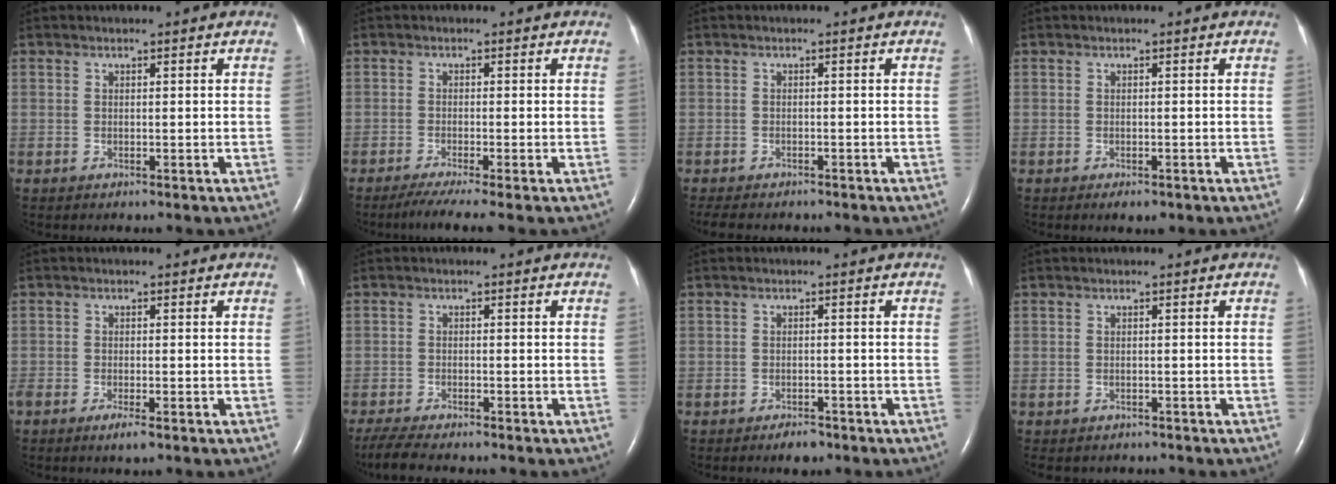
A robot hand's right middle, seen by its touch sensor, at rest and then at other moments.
{"total": 4.6, "force": [-3.4, -0.5, 3.1], "torque": [-0.054, -0.016, -0.062]}
{"total": 6.5, "force": [-5.5, 2.0, 2.8], "torque": [-0.043, -0.009, -0.074]}
{"total": 1.6, "force": [-1.0, 0.7, 1.1], "torque": [-0.016, -0.002, -0.008]}
{"total": 2.2, "force": [-1.4, 0.4, 1.7], "torque": [-0.035, -0.004, -0.026]}
{"total": 6.9, "force": [-5.9, 0.9, 3.4], "torque": [-0.065, -0.019, -0.098]}
{"total": 2.3, "force": [-1.8, 0.9, 1.1], "torque": [-0.024, -0.001, -0.023]}
{"total": 3.9, "force": [-3.3, 1.8, 0.9], "torque": [-0.011, 0.001, -0.038]}